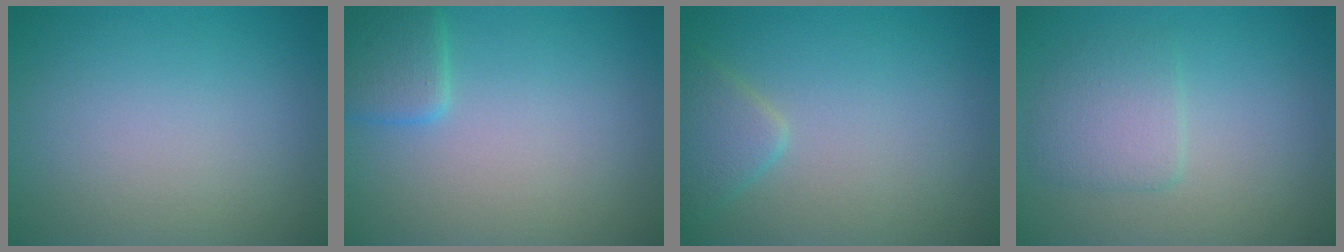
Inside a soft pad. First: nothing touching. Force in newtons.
{"total": 2.5, "press": 2.5, "slide": 0.1}
{"total": 2.3, "press": 2.3, "slide": 0.2}
{"total": 2.5, "press": 2.5, "slide": 0.4}